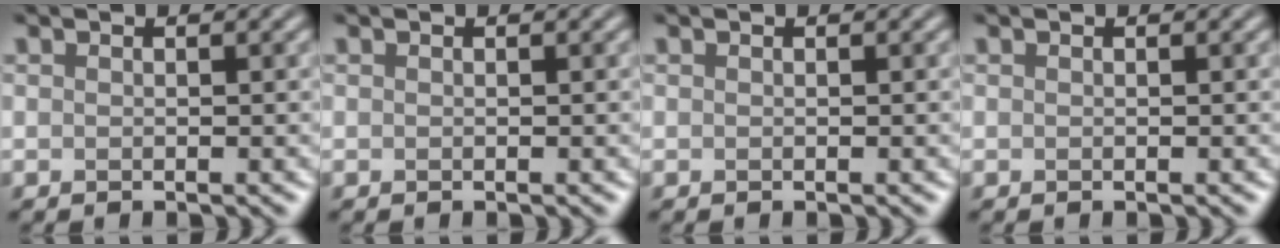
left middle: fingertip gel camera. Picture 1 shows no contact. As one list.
[{"total": 0.0}, {"total": 0.0}, {"total": 0.0}]